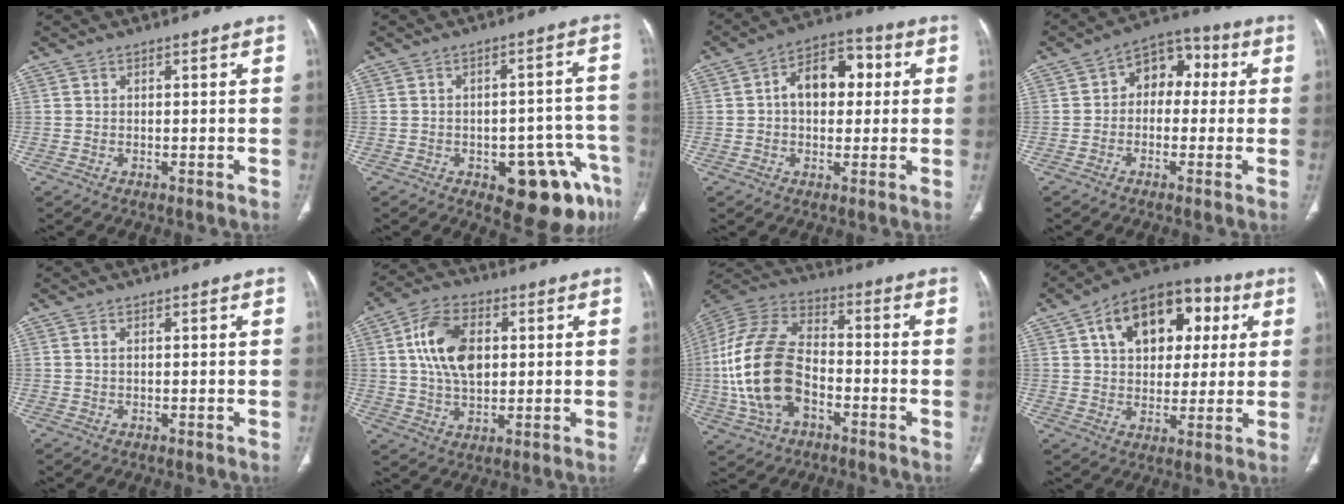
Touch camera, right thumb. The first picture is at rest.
{"total": 13.5, "force": [-6.6, 6.0, 10.2], "torque": [-0.082, 0.043, -0.074]}
{"total": 11.3, "force": [1.6, 7.4, 8.4], "torque": [-0.100, 0.026, 0.018]}
{"total": 8.8, "force": [0.8, 6.3, 6.0], "torque": [-0.048, 0.032, -0.003]}
{"total": 0.9, "force": [0.3, 0.4, 0.7], "torque": [-0.018, 0.005, 0.008]}
{"total": 12.8, "force": [2.4, 7.9, 9.8], "torque": [-0.167, 0.002, 0.043]}
{"total": 20.3, "force": [-4.3, 12.4, 15.6], "torque": [-0.326, 0.023, -0.081]}
{"total": 18.8, "force": [6.1, 12.2, 13.0], "torque": [-0.156, 0.011, 0.089]}